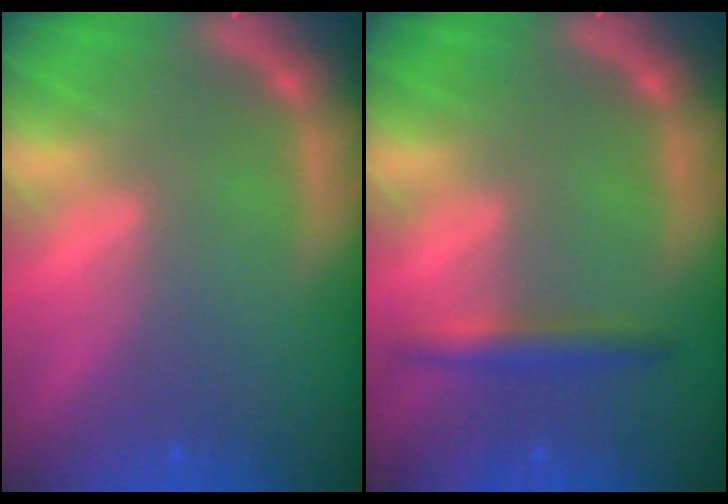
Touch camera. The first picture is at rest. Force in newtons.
{"total": 2.4}